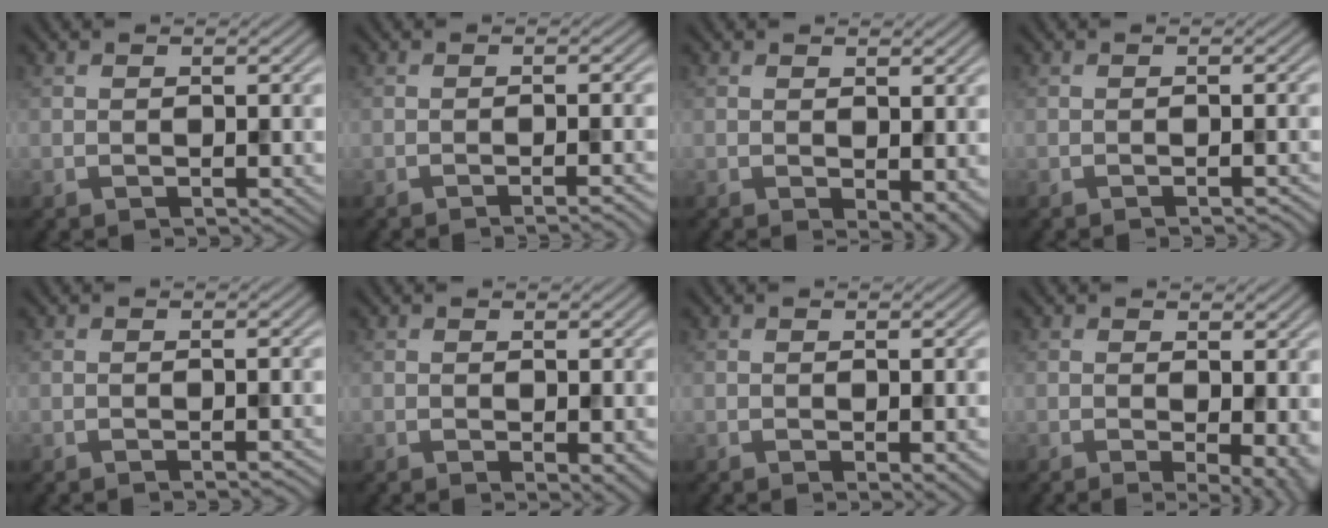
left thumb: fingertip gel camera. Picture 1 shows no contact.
{"total": 2.4, "force": [-1.5, 0.4, 1.9], "torque": [-0.015, 0.004, -0.032]}
{"total": 3.5, "force": [-0.5, 1.9, 2.9], "torque": [-0.041, -0.011, -0.003]}
{"total": 1.0, "force": [-0.7, 0.2, 0.7], "torque": [-0.001, 0.002, -0.016]}
{"total": 0.8, "force": [-0.6, 0.1, 0.6], "torque": [-0.004, 0.001, -0.012]}
{"total": 1.8, "force": [-0.3, 0.6, 1.7], "torque": [-0.023, -0.009, -0.003]}
{"total": 1.5, "force": [-0.4, 0.2, 1.4], "torque": [-0.021, -0.007, -0.006]}
{"total": 4.5, "force": [-0.4, 1.2, 4.3], "torque": [-0.062, -0.008, -0.003]}